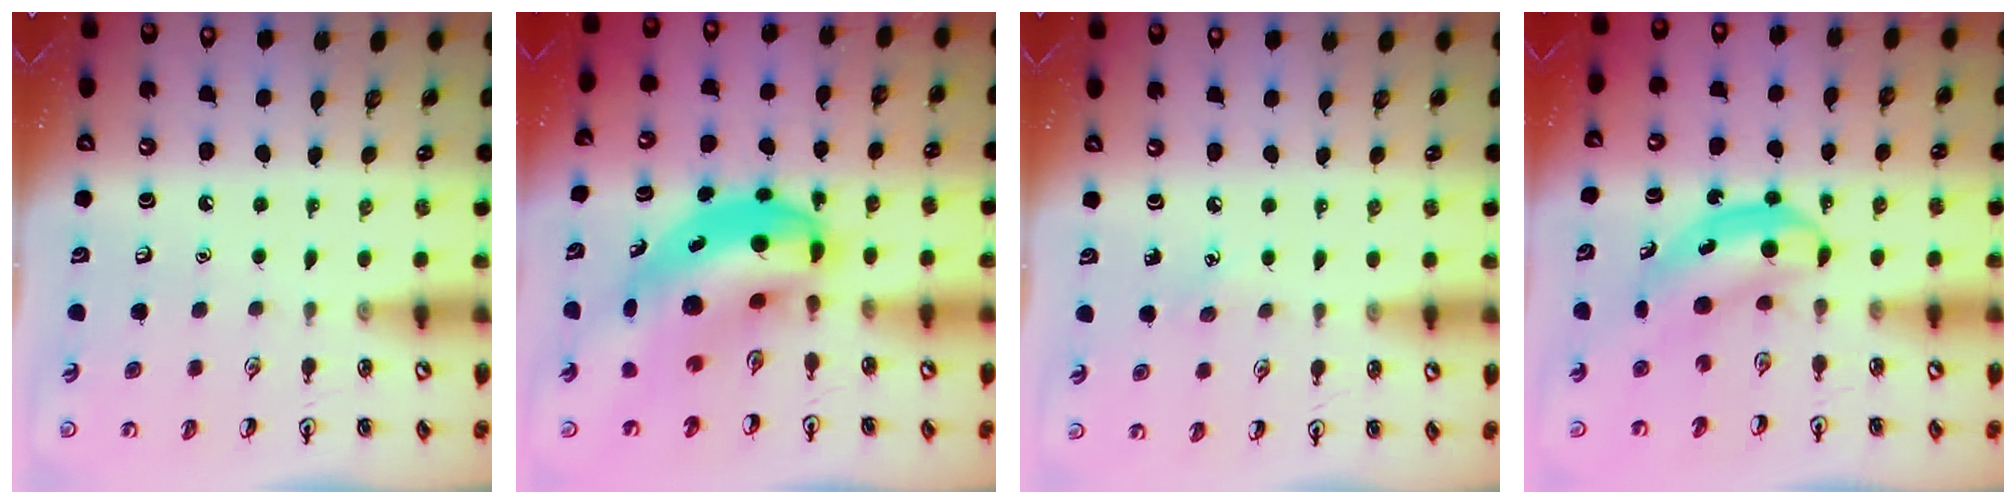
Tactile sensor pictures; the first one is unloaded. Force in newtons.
{"total": 10.4, "press": 9.9, "slide": 3.1}
{"total": 3.7, "press": 3.6, "slide": 1.0}
{"total": 5.9, "press": 5.8, "slide": 1.2}